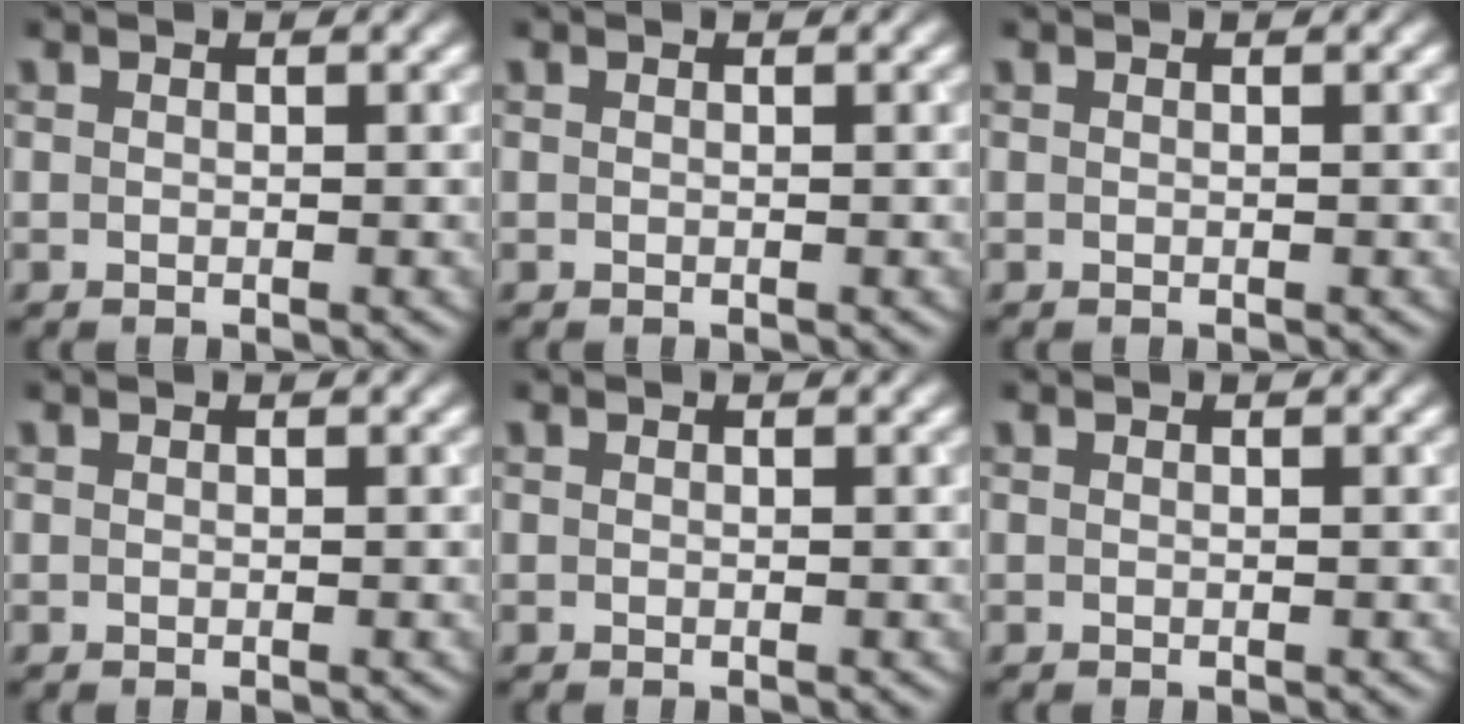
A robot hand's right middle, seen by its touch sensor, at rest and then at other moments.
{"total": 0.0}
{"total": 0.0}
{"total": 0.0}
{"total": 0.0}
{"total": 0.0}